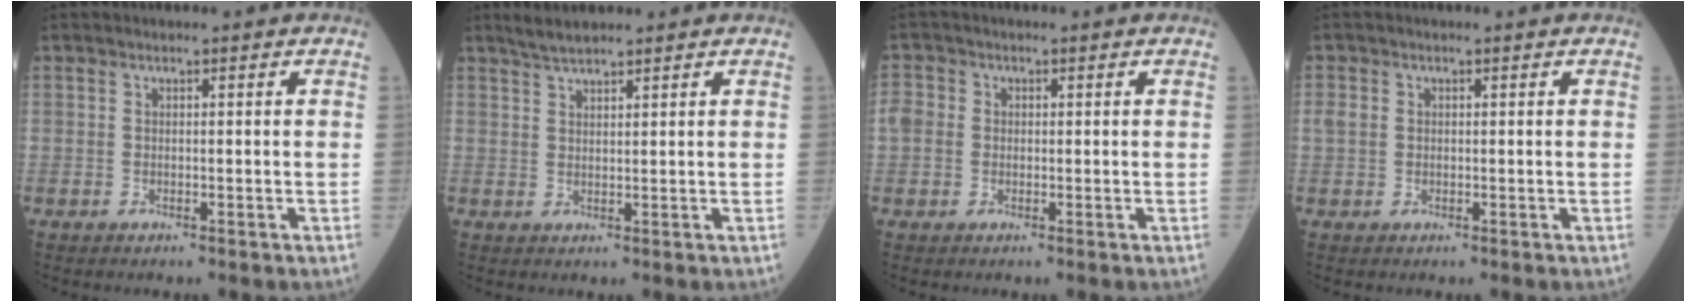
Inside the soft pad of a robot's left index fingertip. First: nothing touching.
{"total": 3.0, "force": [2.8, 0.3, 1.1], "torque": [-0.028, 0.013, 0.055]}
{"total": 3.0, "force": [0.0, 2.7, 1.2], "torque": [-0.035, 0.013, -0.003]}
{"total": 1.5, "force": [0.1, 1.3, 0.6], "torque": [-0.018, 0.006, 0.003]}